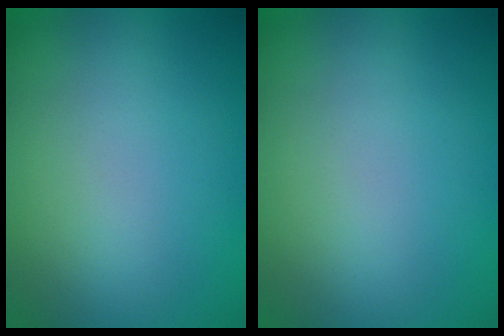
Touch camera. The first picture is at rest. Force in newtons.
{"total": 0.0}